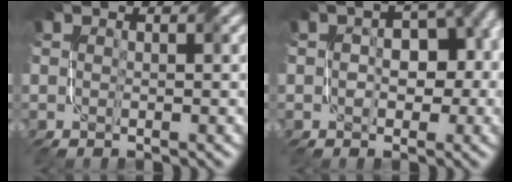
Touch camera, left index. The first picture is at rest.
{"total": 5.8, "force": [-1.1, 3.7, 4.3], "torque": [-0.035, 0.017, -0.009]}